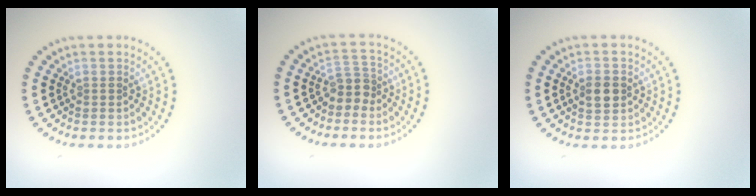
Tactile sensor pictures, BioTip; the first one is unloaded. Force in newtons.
{"total": 2.1, "press": 1.6, "slide": 1.4}
{"total": 2.7, "press": 2.7, "slide": 0.1}